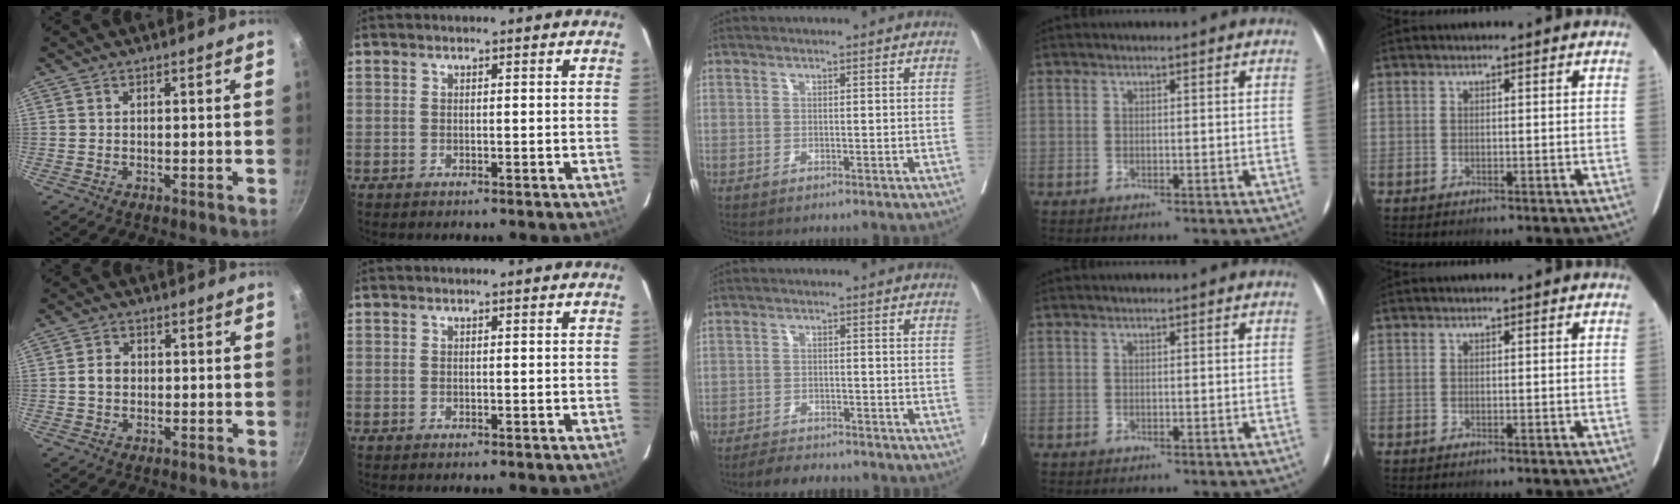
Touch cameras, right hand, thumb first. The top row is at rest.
{"thumb": {"total": 3.1, "force": [-0.1, 2.5, 1.8], "torque": [-0.028, 0.009, -0.006]}, "middle": {"total": 4.9, "force": [-4.6, 1.2, 1.4], "torque": [-0.023, -0.011, -0.074]}}